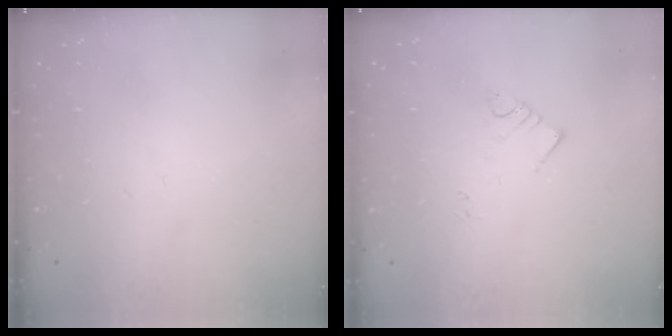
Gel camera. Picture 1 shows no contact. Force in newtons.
{"total": 4.5, "press": 4.5, "slide": 0.4}